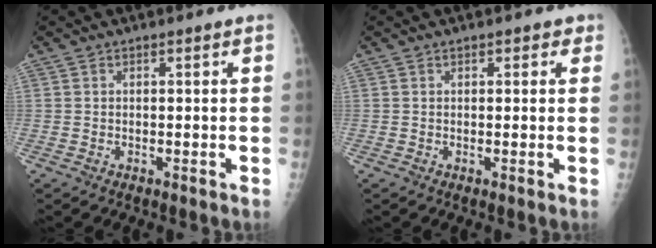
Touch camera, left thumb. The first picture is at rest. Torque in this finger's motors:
{"motor_torque": [-0.20, 0.06, -0.35, -0.28, 0.02]}